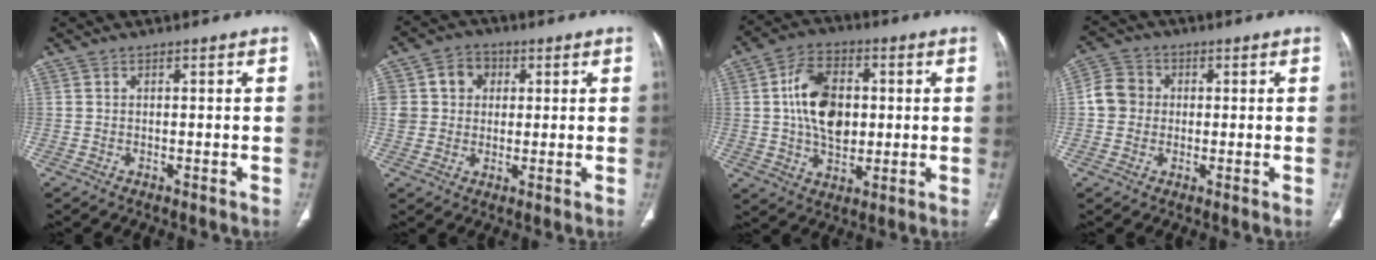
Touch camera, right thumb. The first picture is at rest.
{"total": 9.6, "force": [2.4, 8.4, 4.2], "torque": [-0.055, 0.013, 0.040]}
{"total": 13.2, "force": [1.5, 8.7, 9.8], "torque": [-0.146, 0.005, 0.025]}
{"total": 5.8, "force": [0.1, 5.4, 2.2], "torque": [-0.028, 0.013, -0.007]}